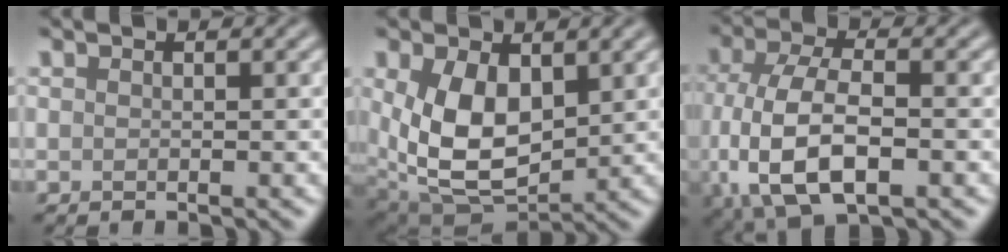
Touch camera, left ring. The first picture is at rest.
{"total": 8.7, "force": [1.3, 5.3, 6.8], "torque": [-0.143, -0.013, 0.028]}
{"total": 9.5, "force": [-2.2, 4.6, 8.0], "torque": [-0.169, -0.008, -0.046]}